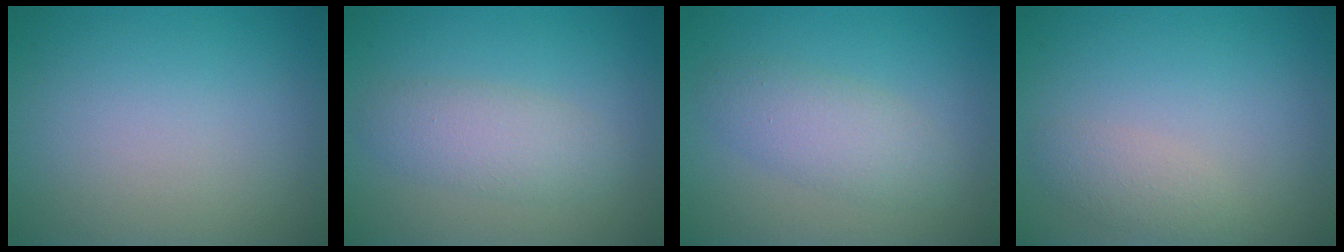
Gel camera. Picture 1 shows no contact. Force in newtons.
{"total": 3.0, "press": 3.0, "slide": 0.1}
{"total": 3.2, "press": 3.2, "slide": 0.1}
{"total": 1.7, "press": 1.7, "slide": 0.0}